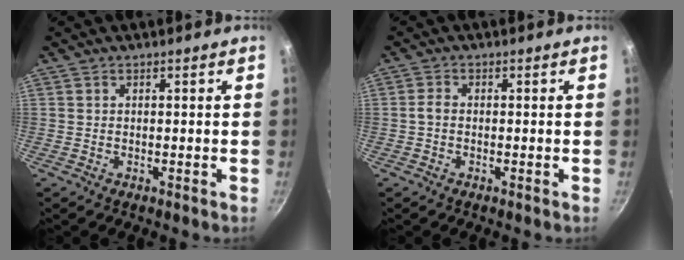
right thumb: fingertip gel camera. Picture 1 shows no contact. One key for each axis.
{"total": 1.7, "fx": -0.4, "fy": 1.1, "fz": 1.2, "tx": -0.026, "ty": 0.009, "tz": -0.011}